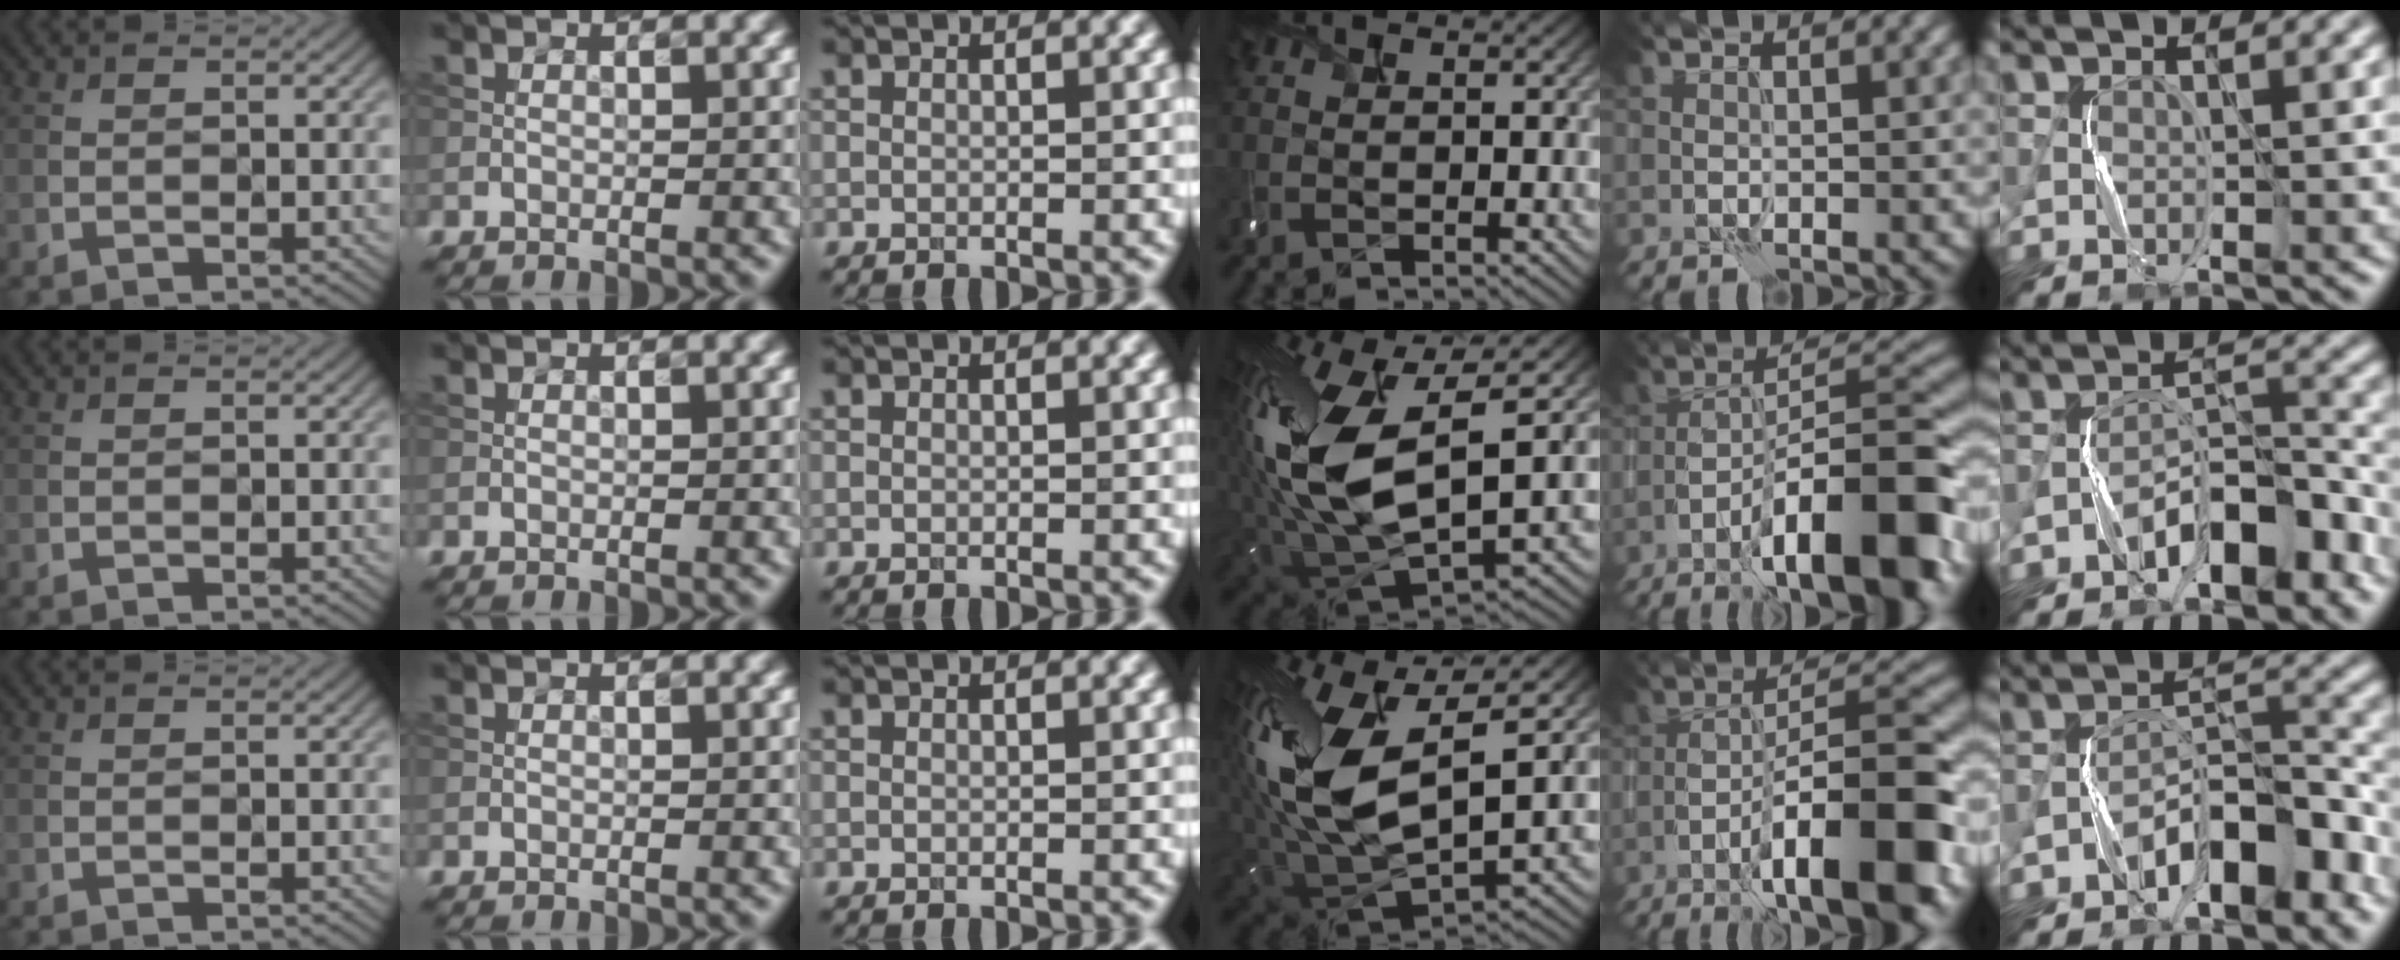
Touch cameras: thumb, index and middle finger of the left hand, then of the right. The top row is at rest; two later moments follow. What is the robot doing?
{"motion": "shake", "object": "box of matches"}